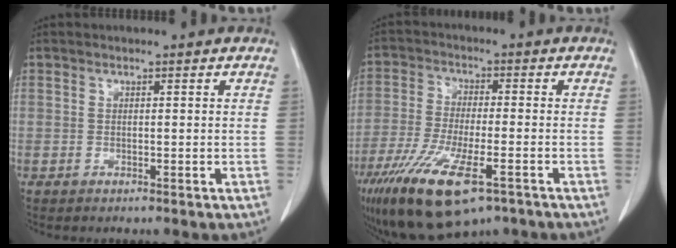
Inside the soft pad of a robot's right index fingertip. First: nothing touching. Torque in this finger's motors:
{"motor_torque": [1.79, -0.35, 0.86, 0.21]}